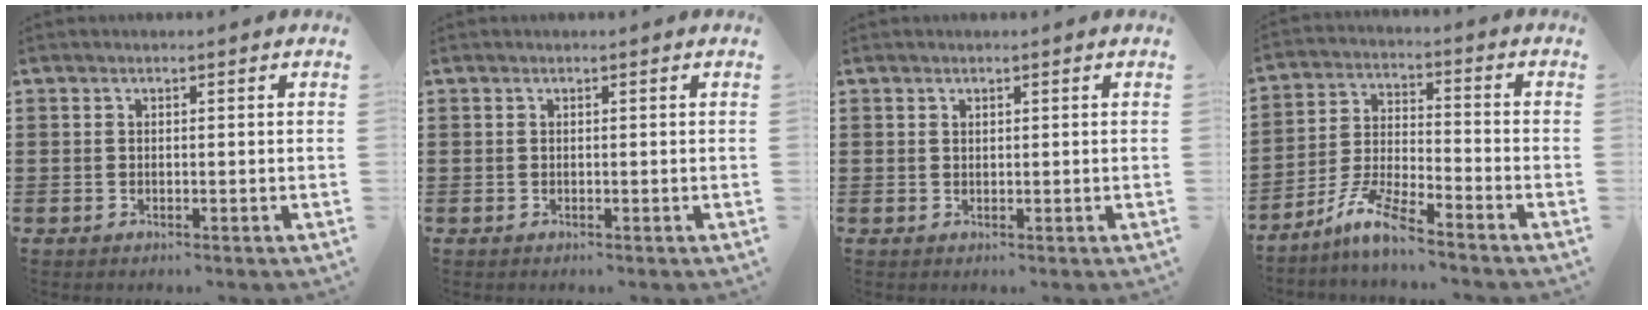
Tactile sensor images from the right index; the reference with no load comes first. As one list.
[{"total": 0.0}, {"total": 0.5, "force": [0.3, 0.4, 0.2], "torque": [-0.004, 0.002, 0.007]}, {"total": 7.2, "force": [-6.1, 0.2, 3.8], "torque": [-0.098, -0.014, -0.122]}]